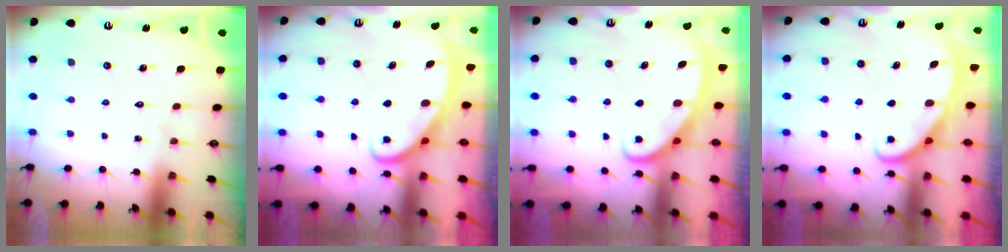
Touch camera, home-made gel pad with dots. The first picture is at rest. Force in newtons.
{"total": 2.8, "press": 2.8, "slide": 0.4}
{"total": 2.8, "press": 2.7, "slide": 0.3}
{"total": 3.0, "press": 2.9, "slide": 0.4}